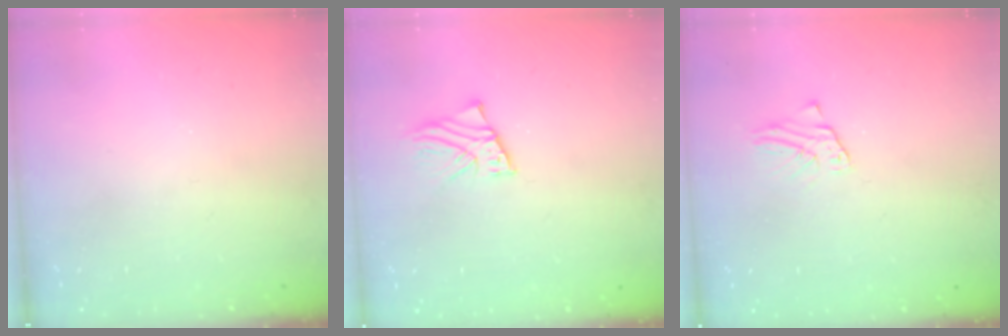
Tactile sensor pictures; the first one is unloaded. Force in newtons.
{"total": 2.5, "press": 2.5, "slide": 0.2}
{"total": 1.2, "press": 1.2, "slide": 0.1}